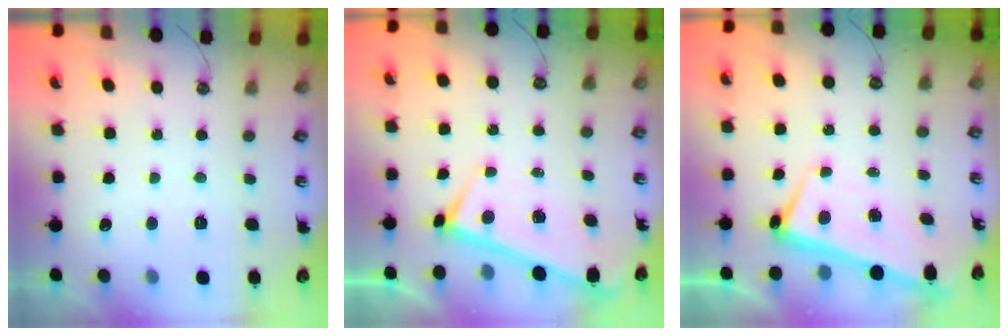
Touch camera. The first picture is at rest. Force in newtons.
{"total": 0.0}
{"total": 2.5, "press": 2.4, "slide": 0.6}